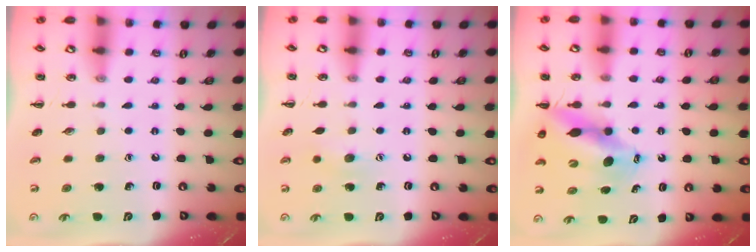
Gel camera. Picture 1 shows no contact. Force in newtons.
{"total": 6.8, "press": 6.6, "slide": 1.7}
{"total": 12.0, "press": 11.5, "slide": 3.2}